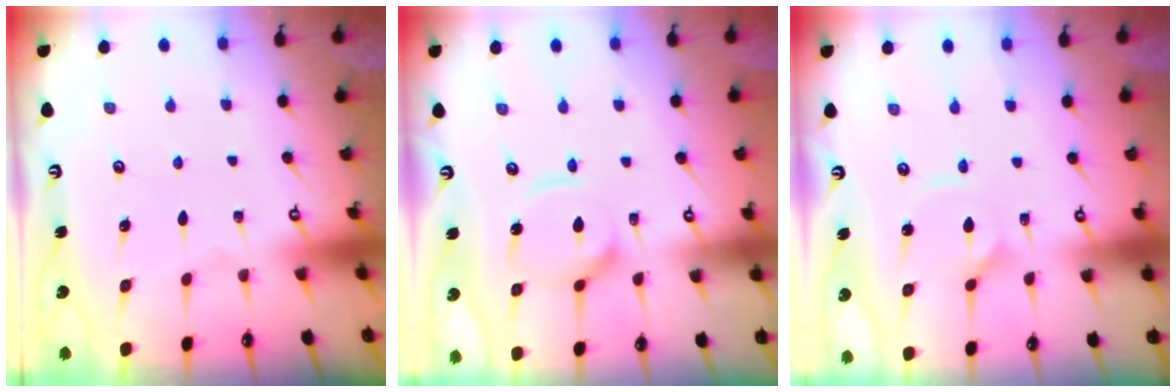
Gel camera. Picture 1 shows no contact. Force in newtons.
{"total": 11.5, "press": 11.4, "slide": 1.1}
{"total": 3.2, "press": 3.1, "slide": 0.7}